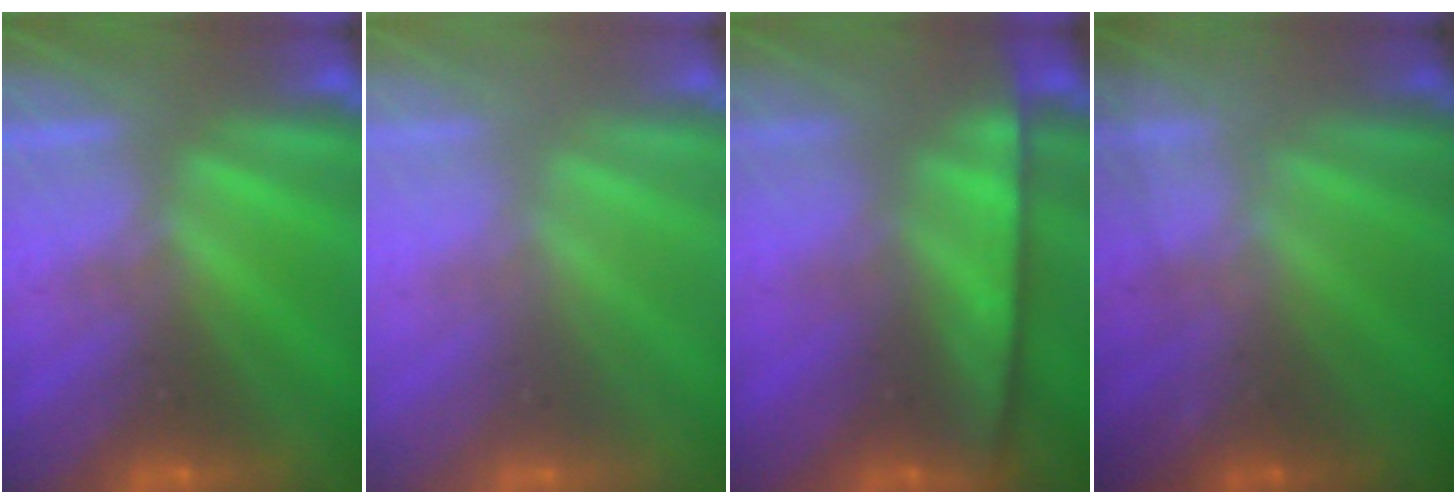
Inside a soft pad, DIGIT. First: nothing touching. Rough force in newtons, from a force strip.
{"total": 2.7}
{"total": 9.1}
{"total": 1.6}